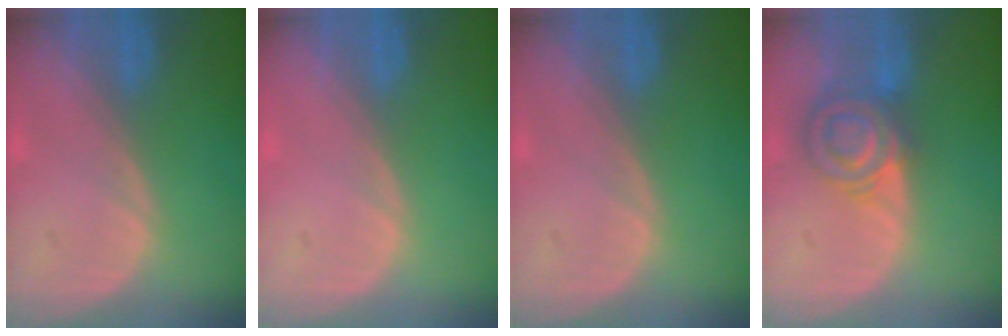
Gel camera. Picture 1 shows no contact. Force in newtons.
{"total": 0.0}
{"total": 0.0}
{"total": 7.0, "press": 6.4, "slide": 2.8}